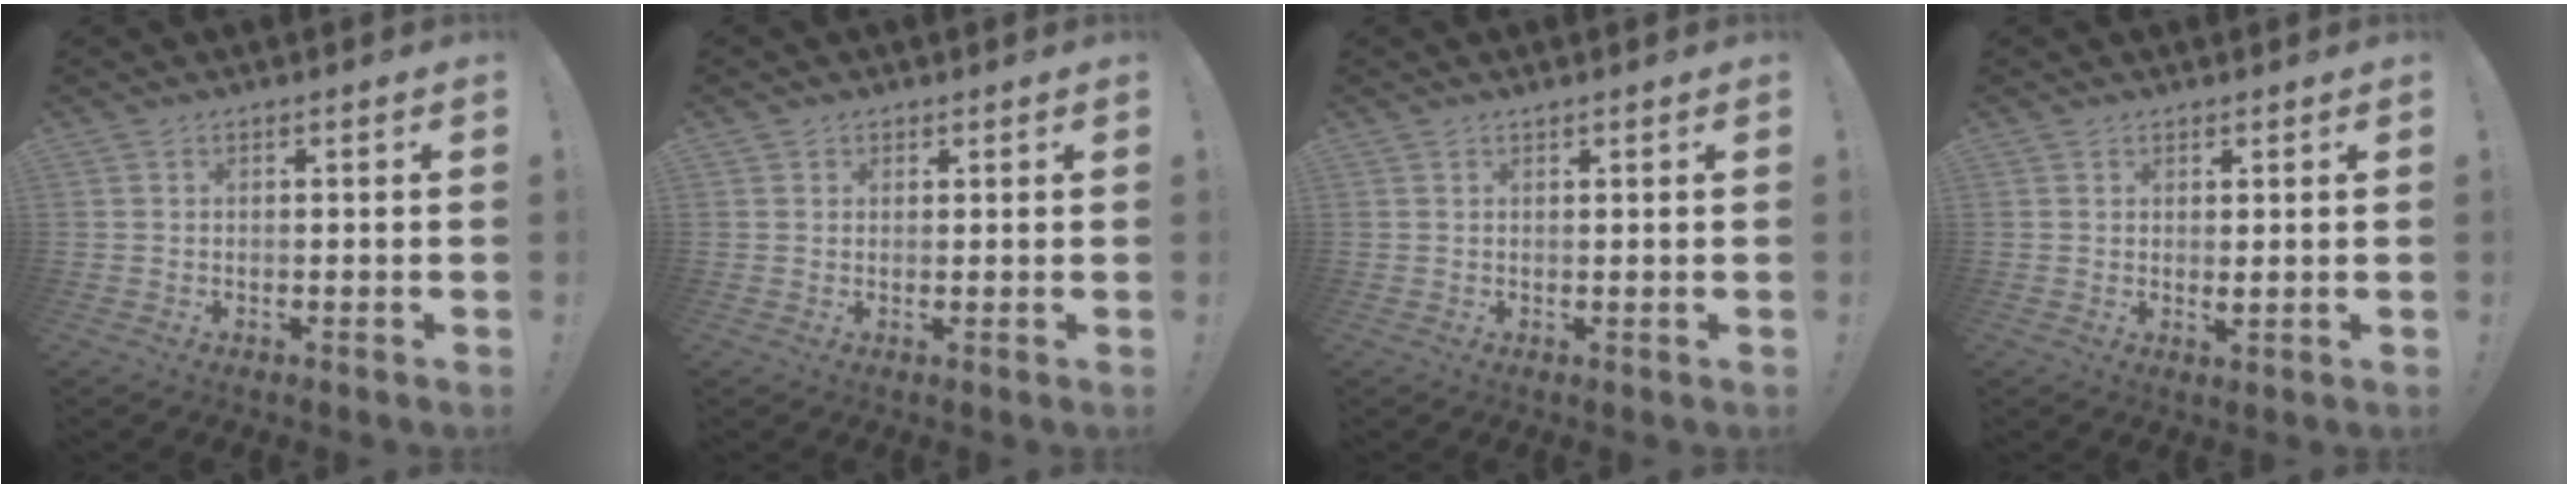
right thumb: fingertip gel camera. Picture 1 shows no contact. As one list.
[{"total": 1.6, "force": [1.0, 1.2, 0.2], "torque": [0.001, -0.002, 0.017]}, {"total": 0.7, "force": [0.7, 0.0, 0.3], "torque": [0.001, -0.001, 0.011]}, {"total": 1.4, "force": [1.0, 0.4, 0.8], "torque": [-0.014, -0.009, 0.019]}]